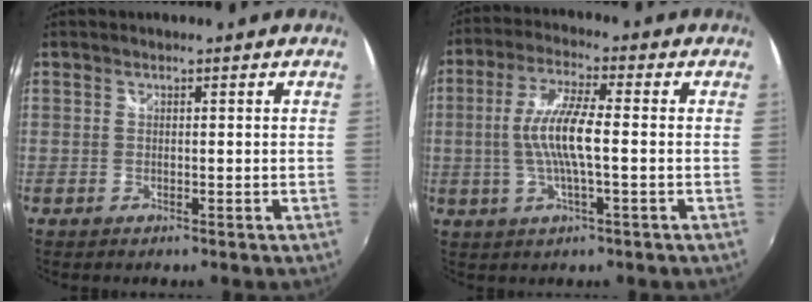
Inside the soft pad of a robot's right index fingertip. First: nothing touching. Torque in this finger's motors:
{"motor_torque": [1.67, -0.09, 0.85, 0.21]}